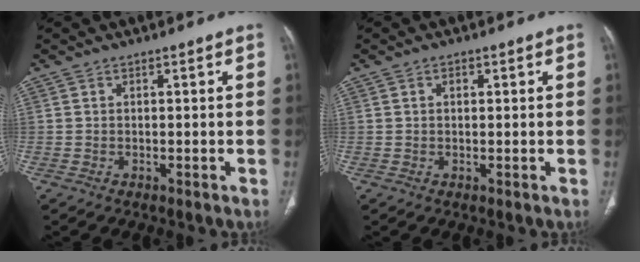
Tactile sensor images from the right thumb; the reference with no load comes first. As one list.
[{"total": 1.3, "force": [0.5, 0.8, 0.9], "torque": [-0.015, 0.002, 0.009]}]